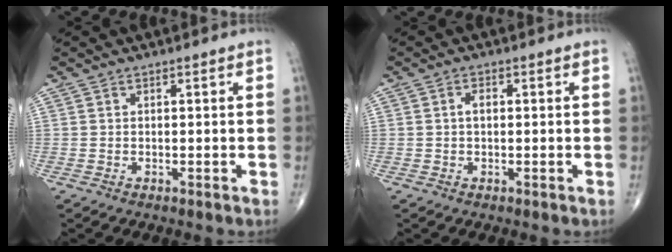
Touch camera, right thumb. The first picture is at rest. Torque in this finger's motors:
{"motor_torque": [-0.16, 1.13, 0.73, 0.07, -0.03]}